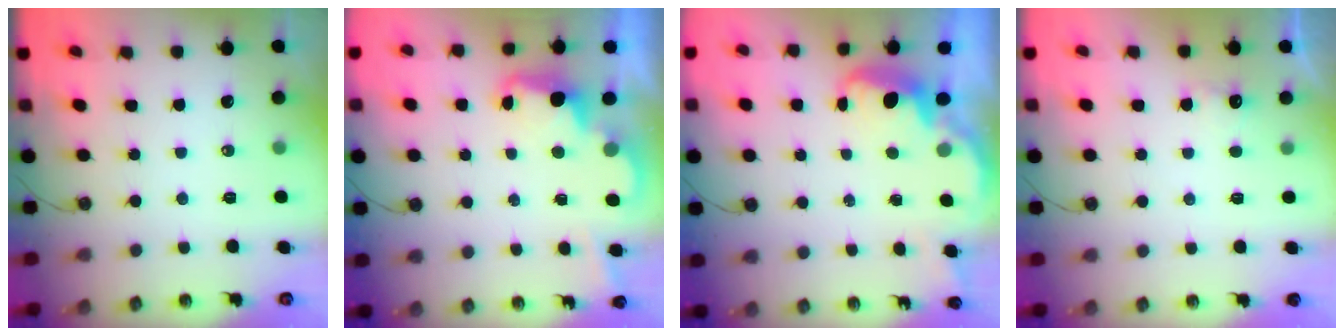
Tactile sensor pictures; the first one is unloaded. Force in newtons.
{"total": 2.4, "press": 2.4, "slide": 0.6}
{"total": 2.8, "press": 2.7, "slide": 0.6}
{"total": 2.8, "press": 2.7, "slide": 0.9}